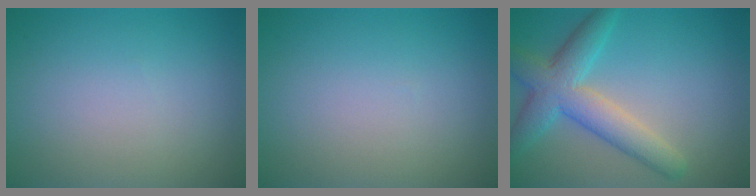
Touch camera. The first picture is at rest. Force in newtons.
{"total": 0.0}
{"total": 5.7, "press": 5.7, "slide": 0.1}